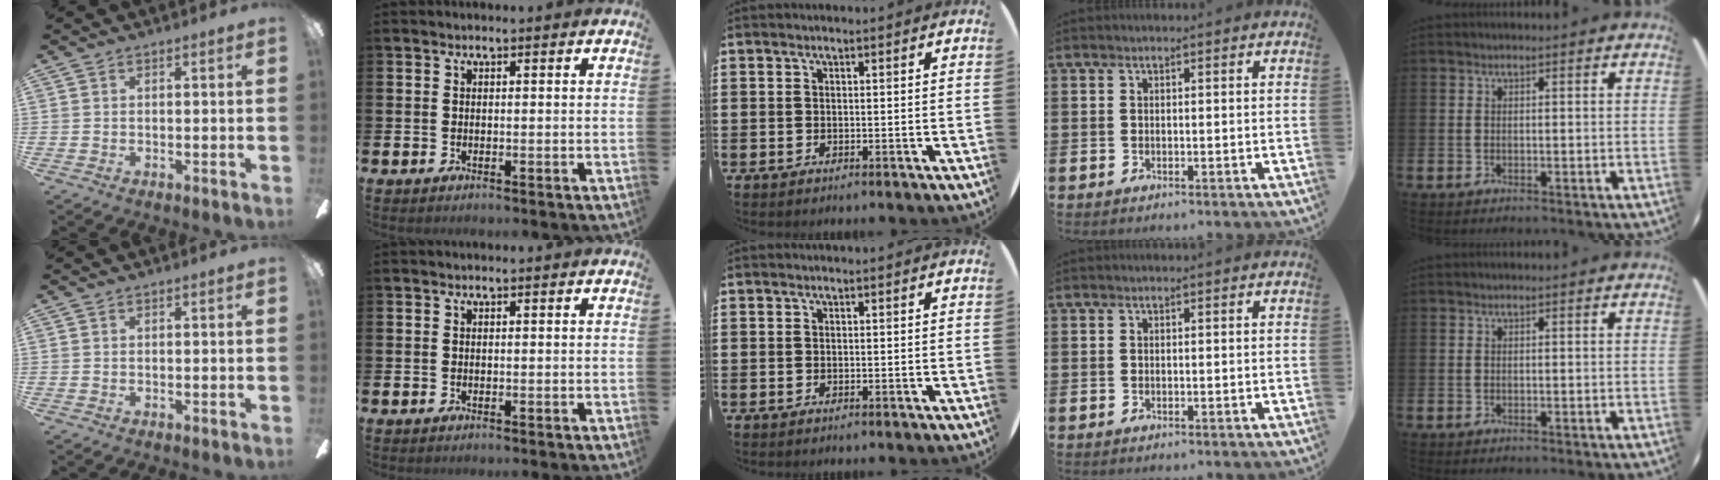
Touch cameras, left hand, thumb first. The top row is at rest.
{}